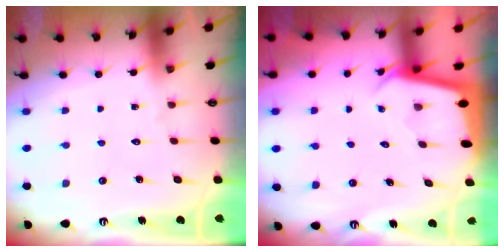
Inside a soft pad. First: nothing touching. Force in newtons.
{"total": 2.0, "press": 2.0, "slide": 0.1}